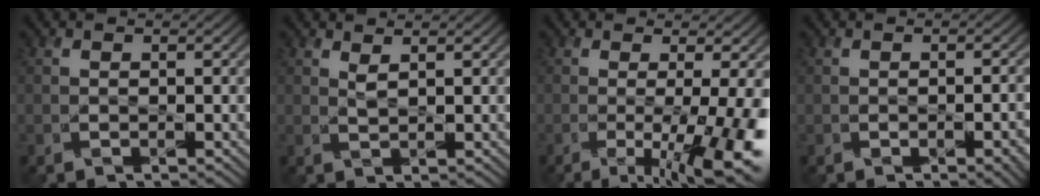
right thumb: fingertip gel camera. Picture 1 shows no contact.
{"total": 1.3, "force": [1.0, 0.1, 0.8], "torque": [-0.025, 0.000, 0.020]}
{"total": 11.7, "force": [-2.5, 3.1, 10.9], "torque": [-0.126, -0.014, -0.025]}
{"total": 3.3, "force": [-1.2, 1.1, 2.9], "torque": [-0.039, -0.007, -0.007]}